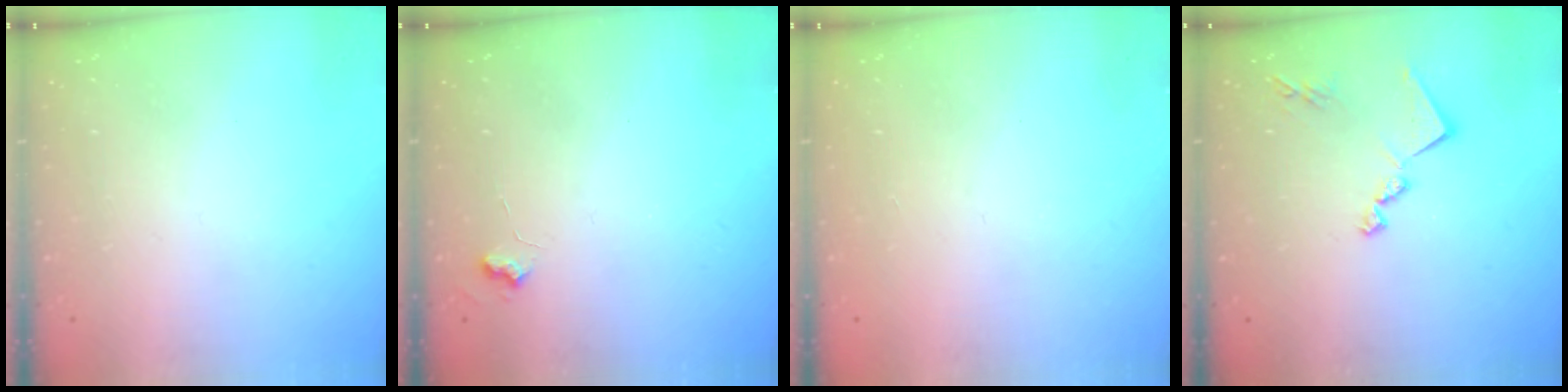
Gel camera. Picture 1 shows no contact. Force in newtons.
{"total": 4.1, "press": 4.0, "slide": 0.6}
{"total": 1.5, "press": 1.2, "slide": 0.9}
{"total": 12.1, "press": 12.0, "slide": 0.4}